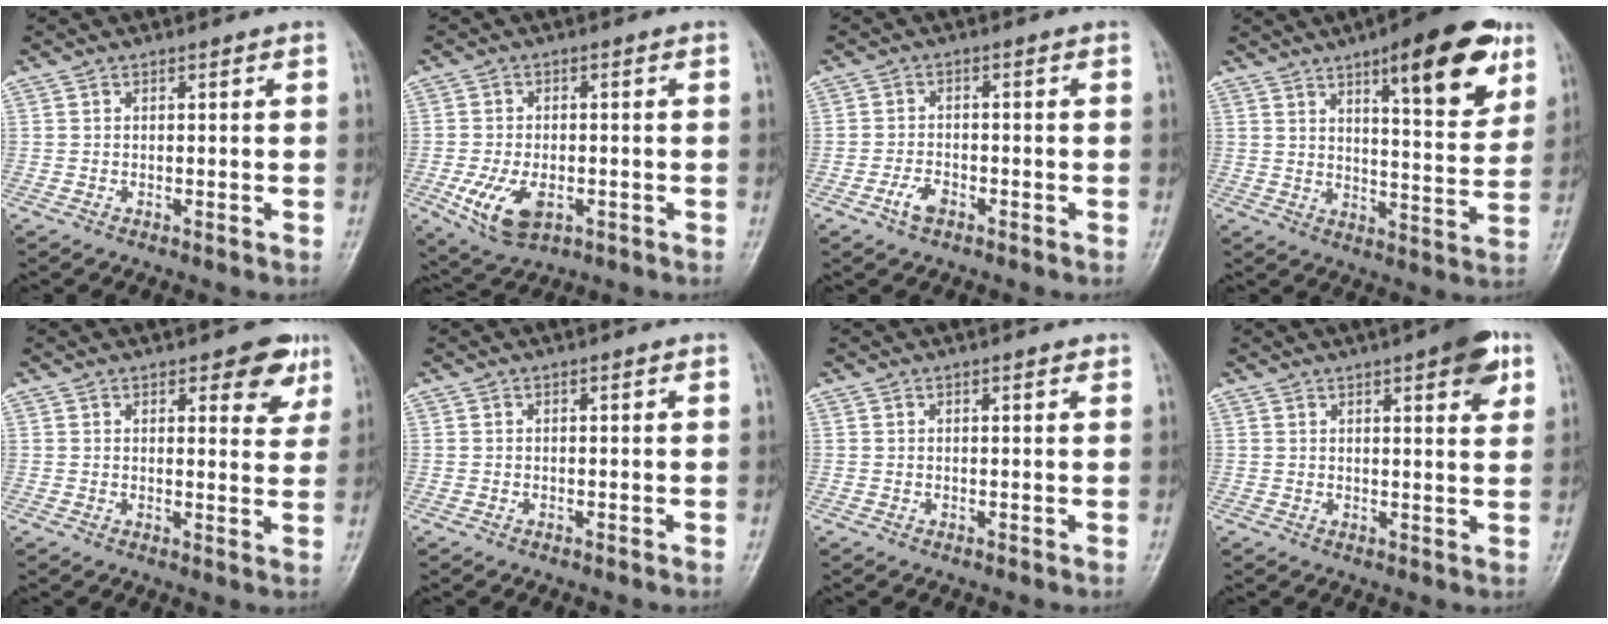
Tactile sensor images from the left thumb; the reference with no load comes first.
{"total": 8.3, "force": [-2.8, 4.6, 6.3], "torque": [-0.122, -0.001, -0.040]}
{"total": 3.3, "force": [-2.0, 1.7, 2.1], "torque": [-0.042, 0.014, -0.037]}
{"total": 16.7, "force": [9.1, 4.9, 13.2], "torque": [-0.151, -0.039, 0.125]}
{"total": 6.4, "force": [3.8, 3.1, 4.2], "torque": [-0.018, -0.016, 0.041]}
{"total": 0.0}
{"total": 0.8, "force": [0.5, 0.2, 0.6], "torque": [-0.009, -0.001, 0.005]}
{"total": 7.5, "force": [3.8, 2.1, 6.0], "torque": [-0.064, -0.011, 0.043]}